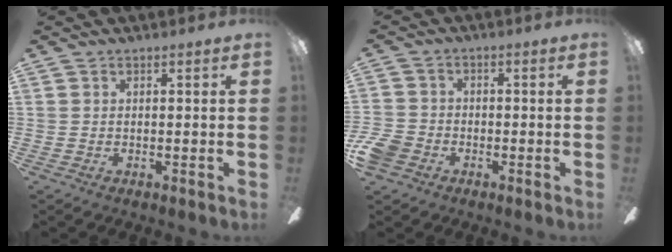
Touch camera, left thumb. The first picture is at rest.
{"total": 6.3, "force": [-3.1, 4.8, 2.7], "torque": [-0.066, 0.019, -0.059]}